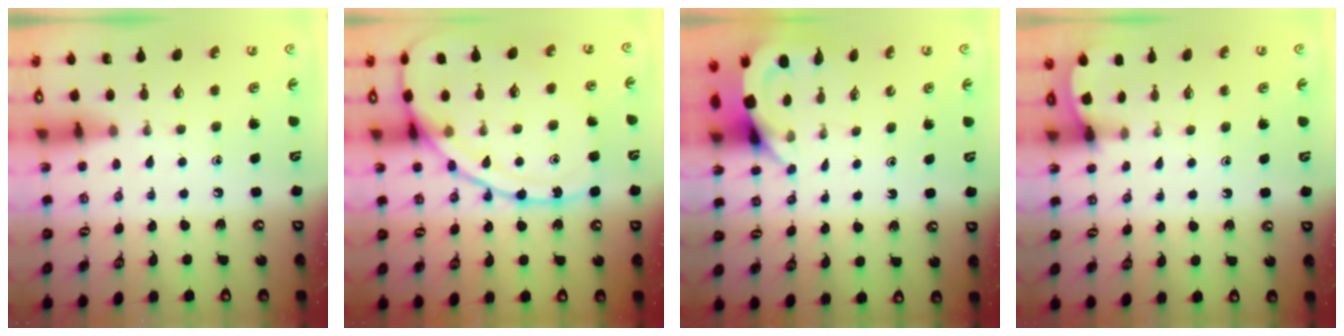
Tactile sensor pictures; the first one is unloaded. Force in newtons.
{"total": 14.9, "press": 14.8, "slide": 1.2}
{"total": 3.8, "press": 3.8, "slide": 0.2}
{"total": 1.9, "press": 1.9, "slide": 0.2}